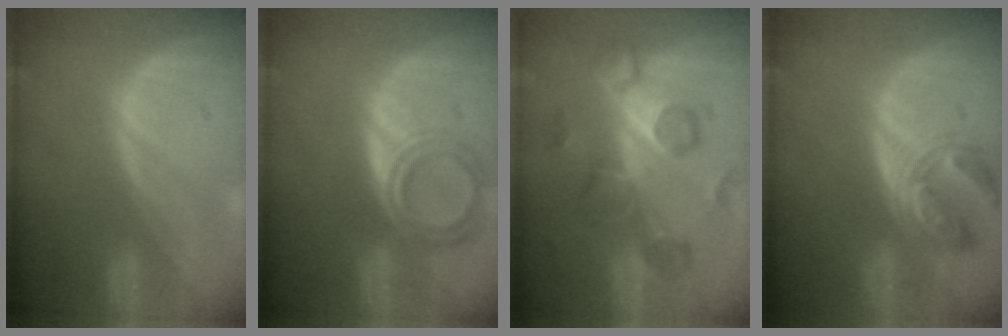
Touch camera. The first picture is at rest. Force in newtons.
{"total": 6.5, "press": 5.9, "slide": 2.8}
{"total": 8.8, "press": 8.4, "slide": 2.6}
{"total": 6.6, "press": 6.4, "slide": 1.7}